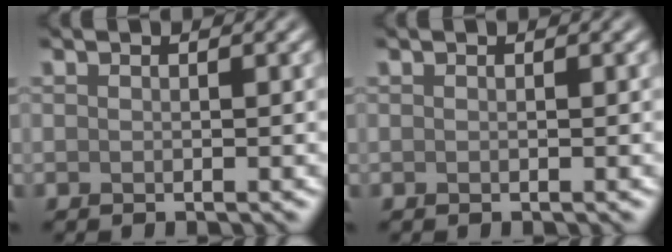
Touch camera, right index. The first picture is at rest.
{"total": 0.0}